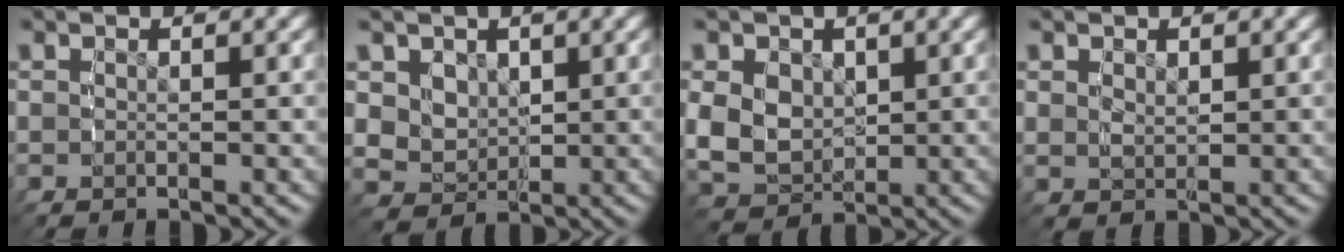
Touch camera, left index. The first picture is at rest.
{"total": 6.7, "force": [1.2, 5.9, 3.1], "torque": [-0.094, -0.035, 0.035]}
{"total": 7.6, "force": [0.4, 6.5, 3.9], "torque": [-0.105, -0.035, 0.022]}
{"total": 1.5, "force": [0.6, 0.9, 1.0], "torque": [-0.024, -0.013, 0.024]}